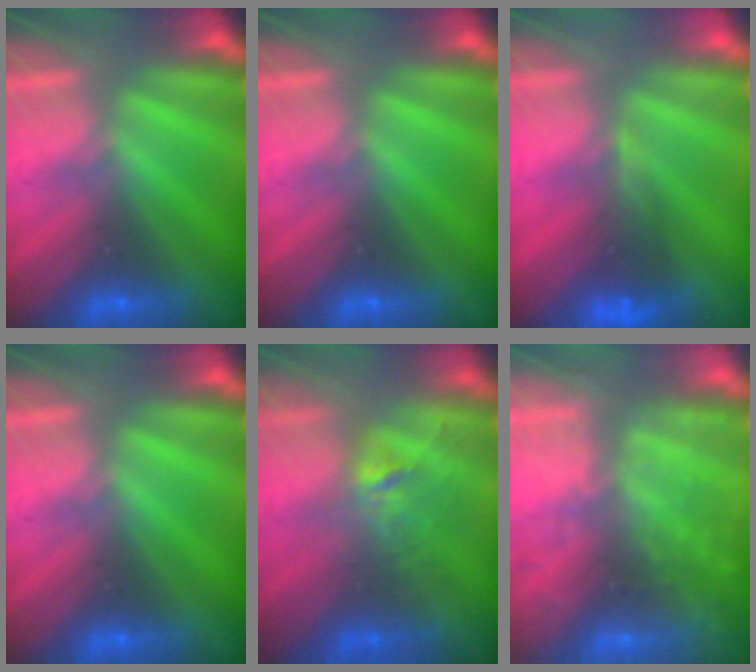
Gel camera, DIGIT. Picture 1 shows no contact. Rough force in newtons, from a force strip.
{"total": 0.0}
{"total": 4.8}
{"total": 0.0}
{"total": 2.7}
{"total": 8.3}